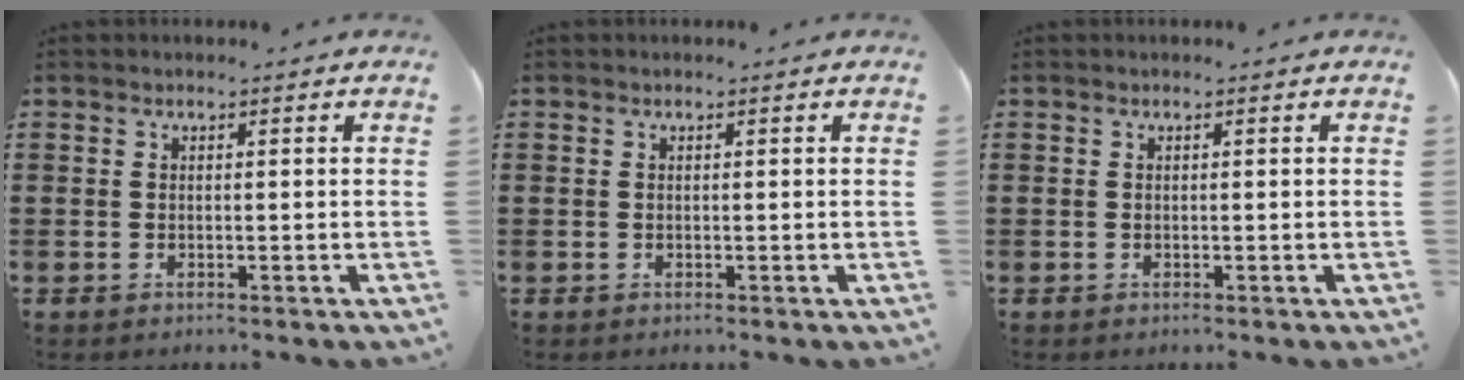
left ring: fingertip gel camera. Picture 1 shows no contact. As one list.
[{"total": 0.0}, {"total": 0.0}]